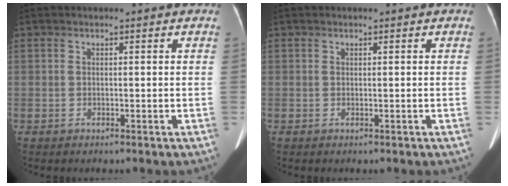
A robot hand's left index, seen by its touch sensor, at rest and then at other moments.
{"total": 0.0}